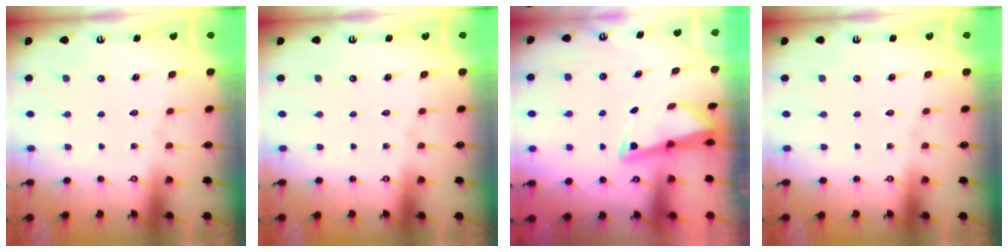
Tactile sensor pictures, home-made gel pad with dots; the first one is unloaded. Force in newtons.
{"total": 0.0}
{"total": 2.9, "press": 2.9, "slide": 0.2}
{"total": 0.0}